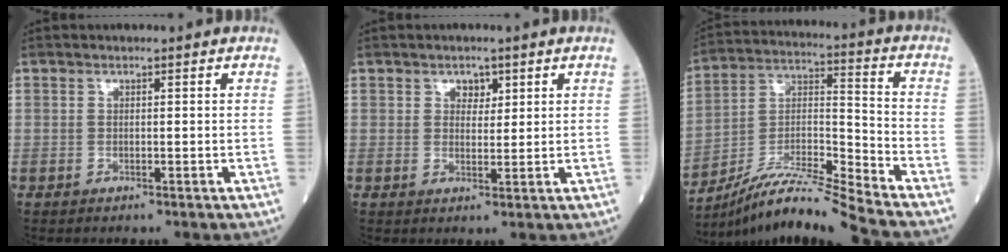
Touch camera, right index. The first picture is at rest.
{"total": 2.2, "force": [1.2, 1.5, 1.1], "torque": [-0.011, 0.000, 0.018]}
{"total": 13.4, "force": [-12.3, -2.1, 4.9], "torque": [-0.088, 0.010, -0.224]}